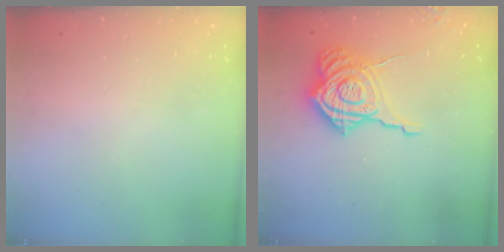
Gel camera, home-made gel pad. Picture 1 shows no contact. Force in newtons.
{"total": 15.0, "press": 15.0, "slide": 1.2}